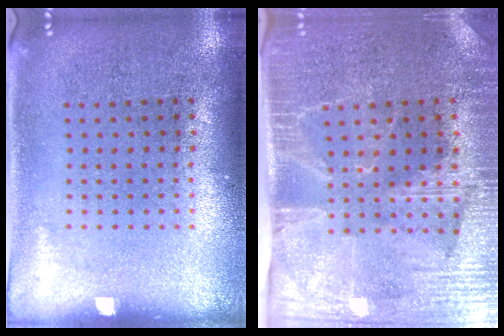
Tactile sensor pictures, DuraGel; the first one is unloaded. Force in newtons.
{"total": 4.0, "press": 3.5, "slide": 2.1}